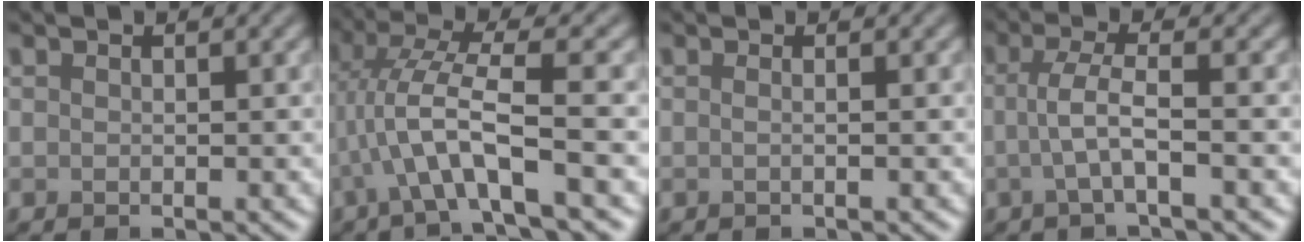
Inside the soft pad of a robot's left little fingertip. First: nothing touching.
{"total": 5.6, "force": [-1.8, 0.5, 5.3], "torque": [-0.108, 0.016, -0.035]}
{"total": 1.1, "force": [-0.3, 0.4, 0.9], "torque": [-0.009, -0.003, -0.020]}
{"total": 3.1, "force": [-0.8, 0.6, 2.9], "torque": [-0.057, 0.000, -0.017]}